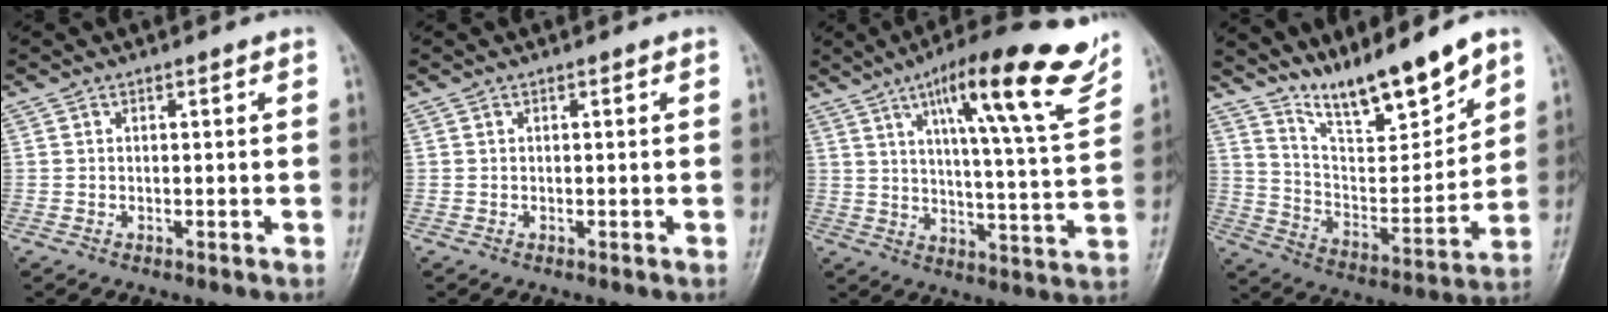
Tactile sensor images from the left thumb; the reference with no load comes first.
{"total": 0.0}
{"total": 19.4, "force": [11.5, 3.3, 15.3], "torque": [-0.201, -0.047, 0.169]}
{"total": 15.3, "force": [12.0, 3.1, 8.9], "torque": [-0.116, -0.077, 0.221]}